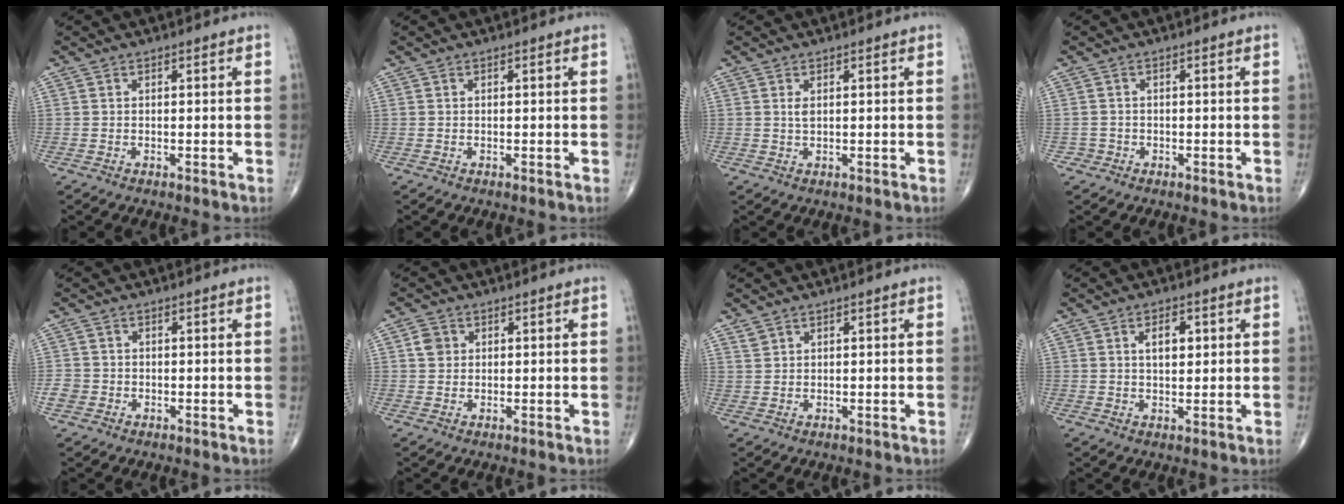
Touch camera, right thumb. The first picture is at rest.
{"total": 0.0}
{"total": 1.2, "force": [0.4, 0.5, 1.0], "torque": [-0.020, 0.000, 0.010]}
{"total": 1.3, "force": [-0.6, 1.1, -0.3], "torque": [0.015, 0.008, -0.017]}
{"total": 2.7, "force": [-0.8, 2.4, 0.8], "torque": [-0.006, 0.006, -0.018]}
{"total": 2.7, "force": [0.7, 2.4, 1.1], "torque": [-0.010, 0.001, 0.011]}
{"total": 1.4, "force": [1.2, 0.7, 0.4], "torque": [0.000, -0.004, 0.025]}
{"total": 4.5, "force": [1.3, 2.4, 3.6], "torque": [-0.048, -0.004, 0.020]}